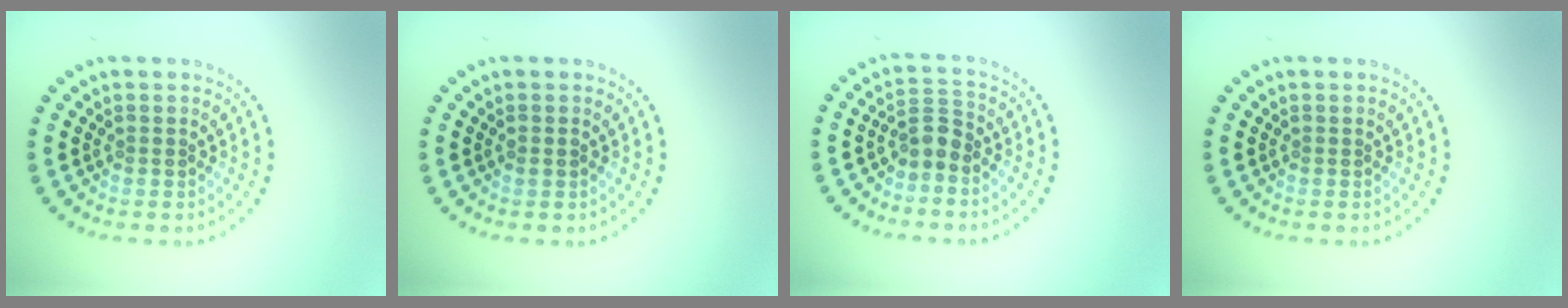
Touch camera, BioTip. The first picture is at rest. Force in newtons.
{"total": 0.8, "press": 0.8, "slide": 0.0}
{"total": 2.2, "press": 1.8, "slide": 1.3}
{"total": 0.0}